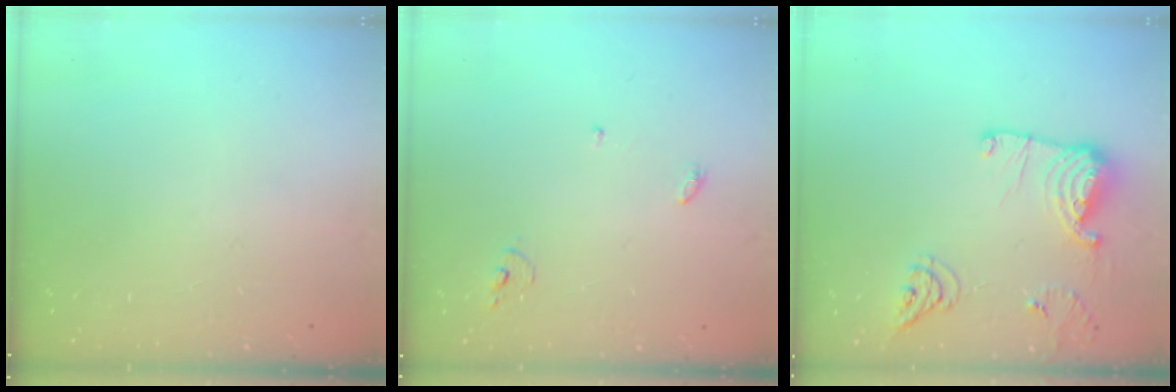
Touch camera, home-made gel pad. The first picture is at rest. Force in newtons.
{"total": 3.8, "press": 3.8, "slide": 0.4}
{"total": 12.9, "press": 12.9, "slide": 0.7}